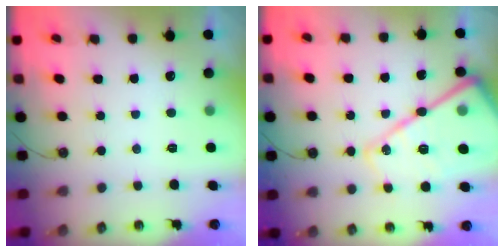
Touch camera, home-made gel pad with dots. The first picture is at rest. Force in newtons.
{"total": 23.8, "press": 23.6, "slide": 2.5}